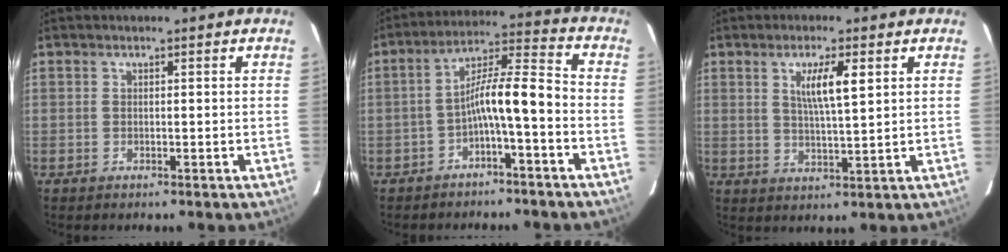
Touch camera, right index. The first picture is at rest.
{"total": 8.4, "force": [-3.6, 0.9, 7.5], "torque": [-0.147, 0.024, -0.059]}
{"total": 6.2, "force": [2.3, 0.9, 5.7], "torque": [-0.103, -0.002, 0.043]}